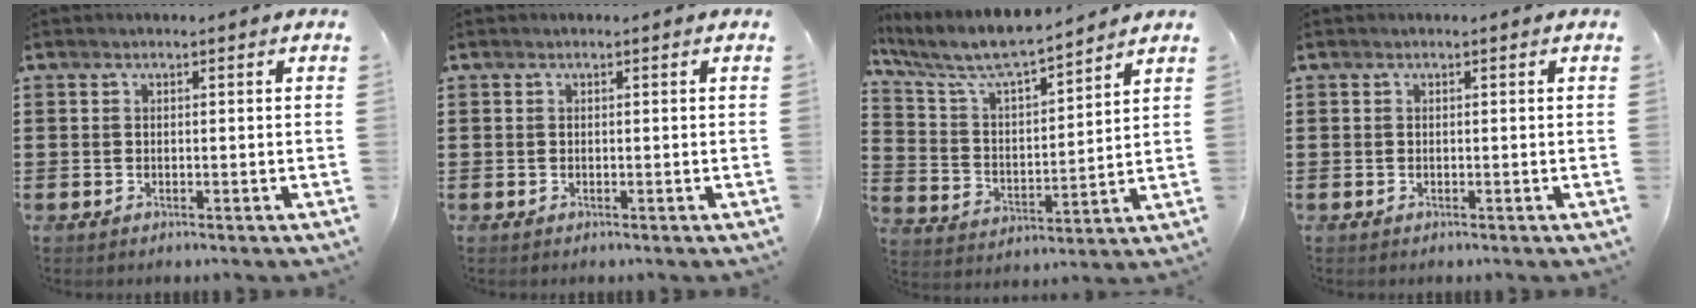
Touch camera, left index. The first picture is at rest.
{"total": 0.0}
{"total": 7.8, "force": [6.9, 1.1, 3.4], "torque": [-0.099, -0.042, 0.115]}
{"total": 0.0}